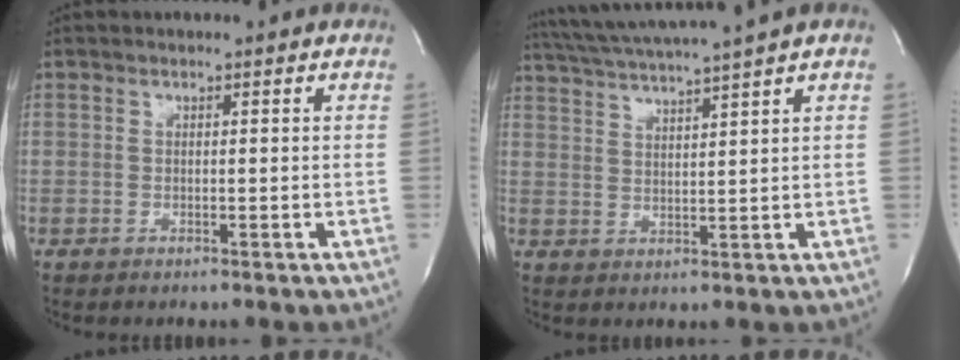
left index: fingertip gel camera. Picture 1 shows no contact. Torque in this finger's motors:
{"motor_torque": [1.01, -1.13, 0.53, 0.21]}